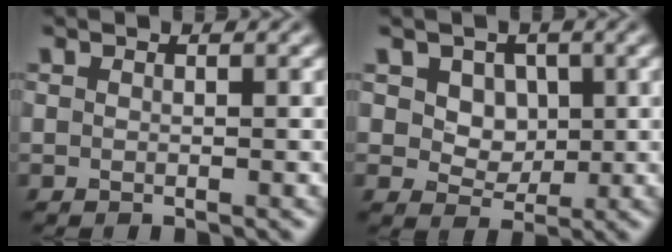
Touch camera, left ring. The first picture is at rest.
{"total": 4.8, "force": [1.8, 3.7, 2.4], "torque": [-0.061, -0.004, 0.036]}